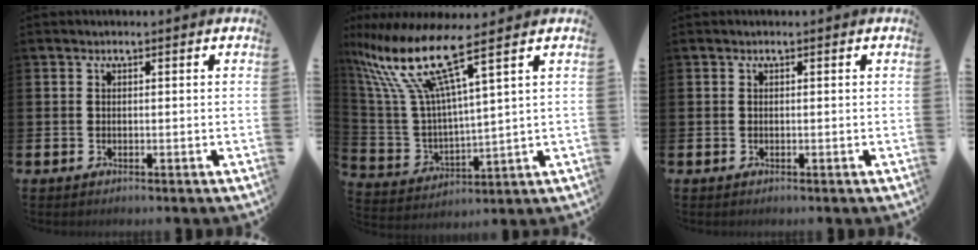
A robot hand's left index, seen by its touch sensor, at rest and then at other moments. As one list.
[{"total": 12.0, "force": [8.4, 1.9, 8.3], "torque": [-0.209, -0.056, 0.134]}, {"total": 0.0}]